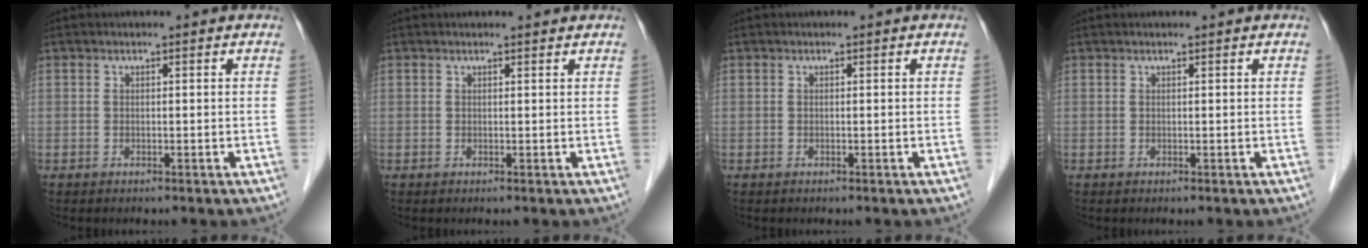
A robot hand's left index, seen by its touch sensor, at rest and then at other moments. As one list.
[{"total": 1.5, "force": [1.5, 0.0, 0.2], "torque": [-0.009, 0.002, 0.018]}, {"total": 0.0}, {"total": 0.9, "force": [0.8, 0.0, 0.4], "torque": [-0.006, 0.012, 0.015]}]